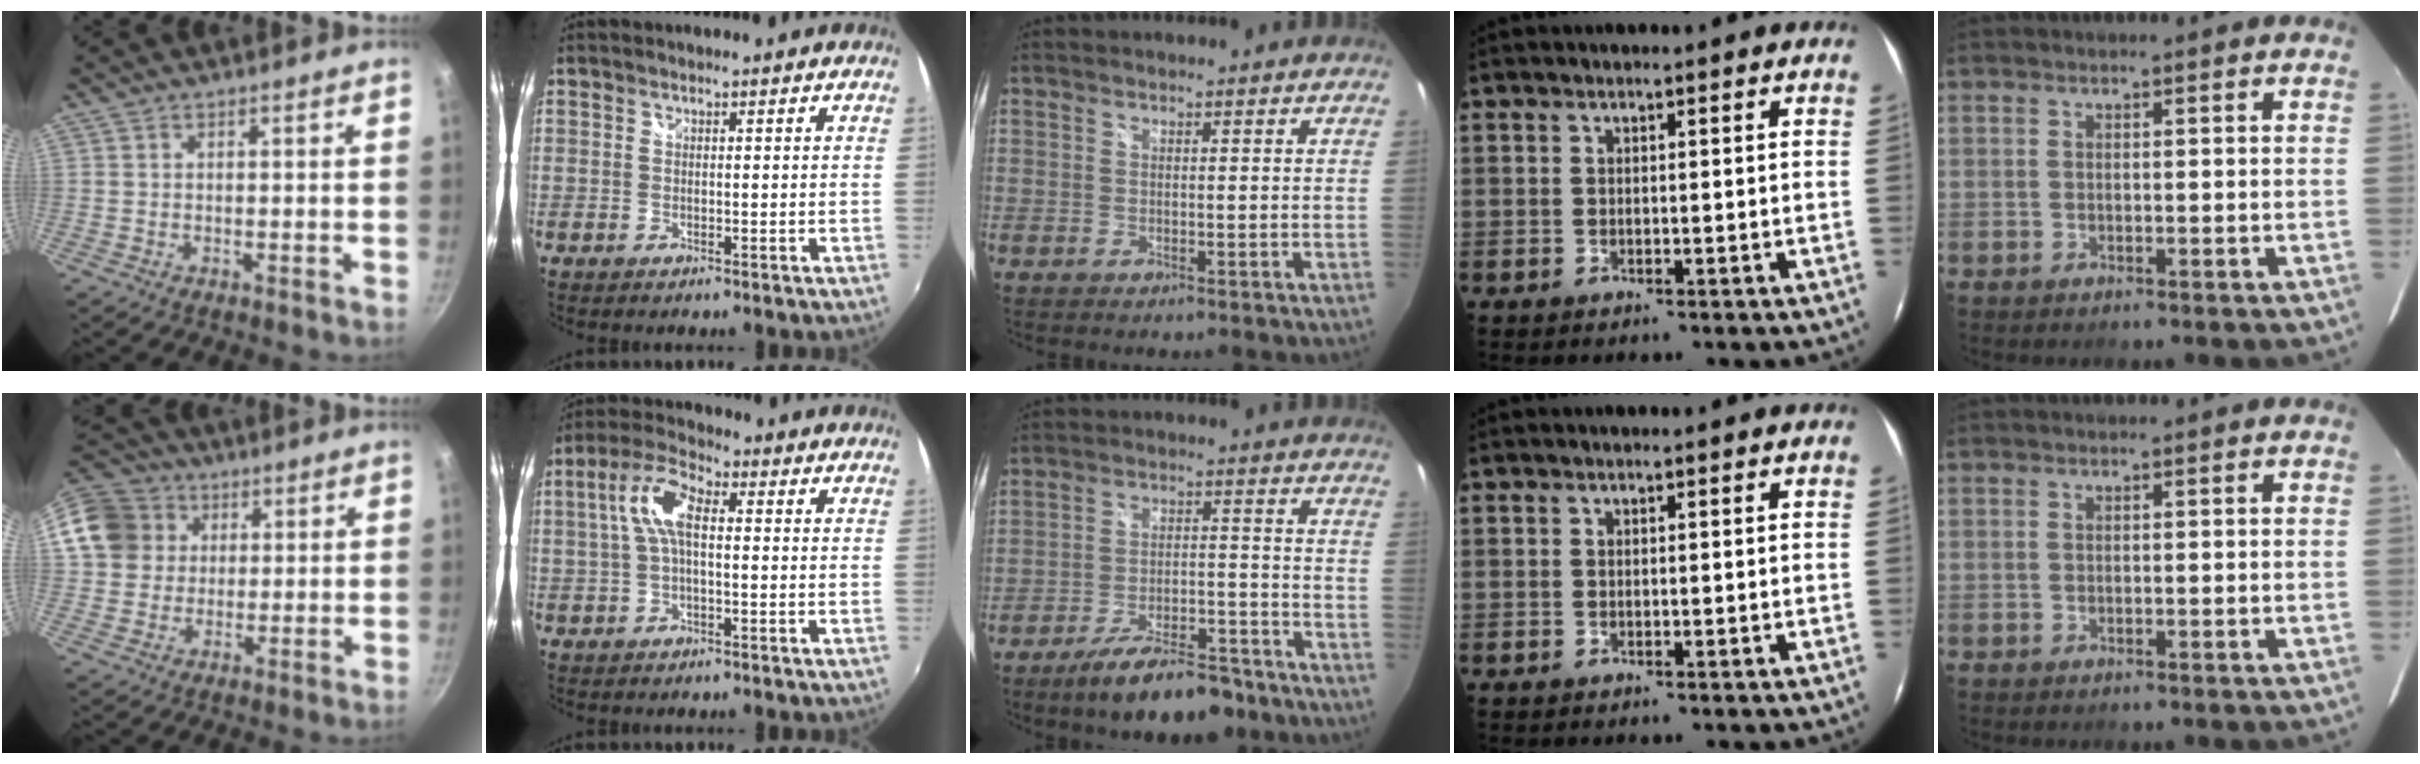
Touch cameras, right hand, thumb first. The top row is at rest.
{"thumb": {"total": 13.1, "force": [3.2, 11.6, 5.1], "torque": [-0.085, 0.025, 0.052]}, "index": {"total": 7.4, "force": [0.5, 2.9, 6.8], "torque": [-0.142, 0.021, 0.008]}, "middle": {"total": 13.7, "force": [-10.8, 4.1, 7.4], "torque": [-0.131, -0.002, -0.158]}}